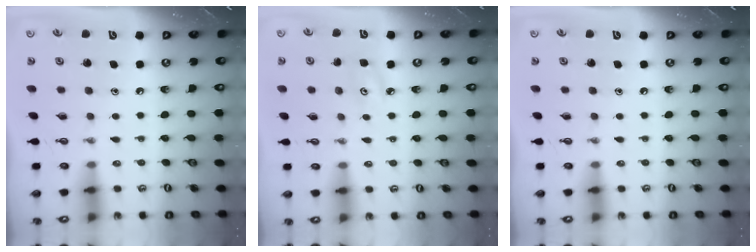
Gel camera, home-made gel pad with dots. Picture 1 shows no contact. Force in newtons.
{"total": 4.4, "press": 4.4, "slide": 0.3}
{"total": 0.0}